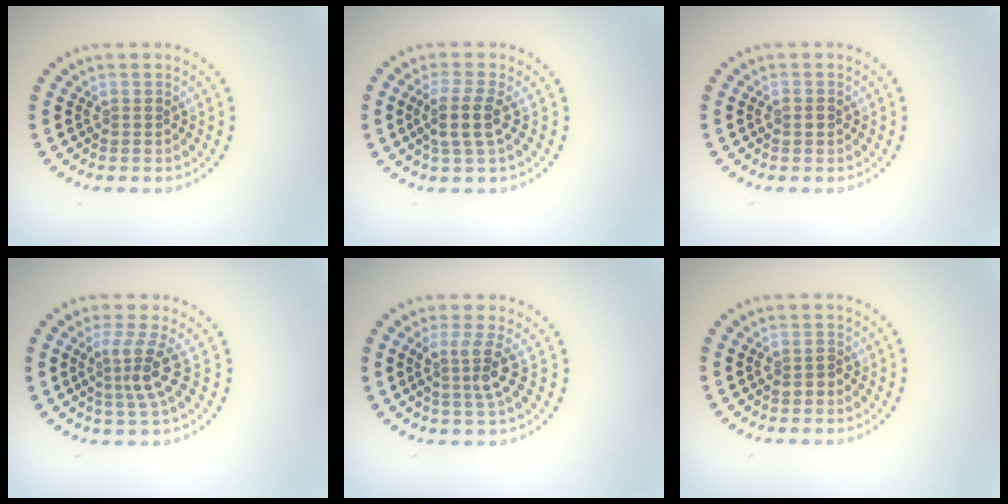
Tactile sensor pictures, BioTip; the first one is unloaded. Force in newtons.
{"total": 2.7, "press": 2.3, "slide": 1.5}
{"total": 1.2, "press": 1.2, "slide": 0.2}
{"total": 3.2, "press": 2.2, "slide": 2.4}
{"total": 2.7, "press": 2.0, "slide": 1.7}
{"total": 1.4, "press": 1.3, "slide": 0.5}